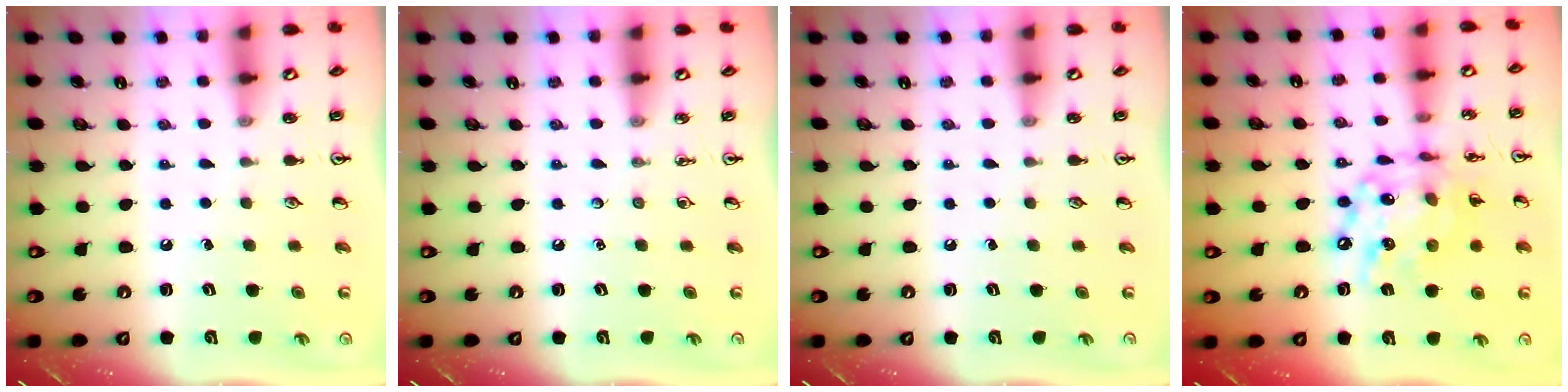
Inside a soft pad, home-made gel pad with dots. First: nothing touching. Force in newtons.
{"total": 0.0}
{"total": 0.0}
{"total": 15.2, "press": 15.2, "slide": 1.1}